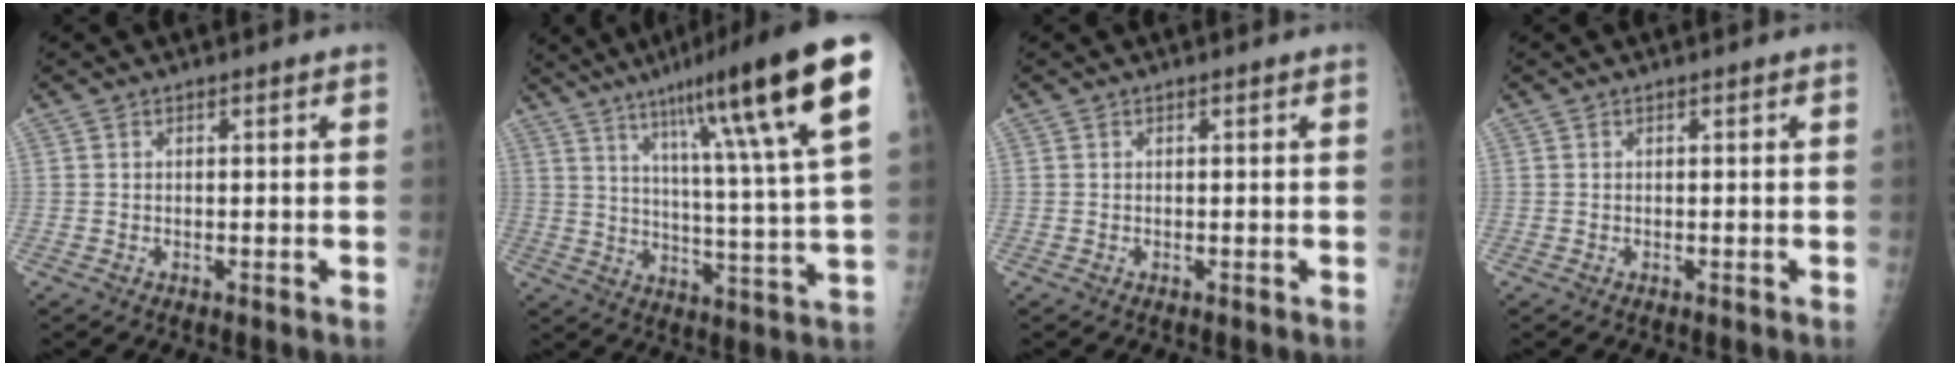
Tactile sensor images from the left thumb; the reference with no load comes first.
{"total": 23.2, "force": [11.8, 1.7, 19.9], "torque": [-0.287, -0.030, 0.173]}
{"total": 0.0}
{"total": 0.0}